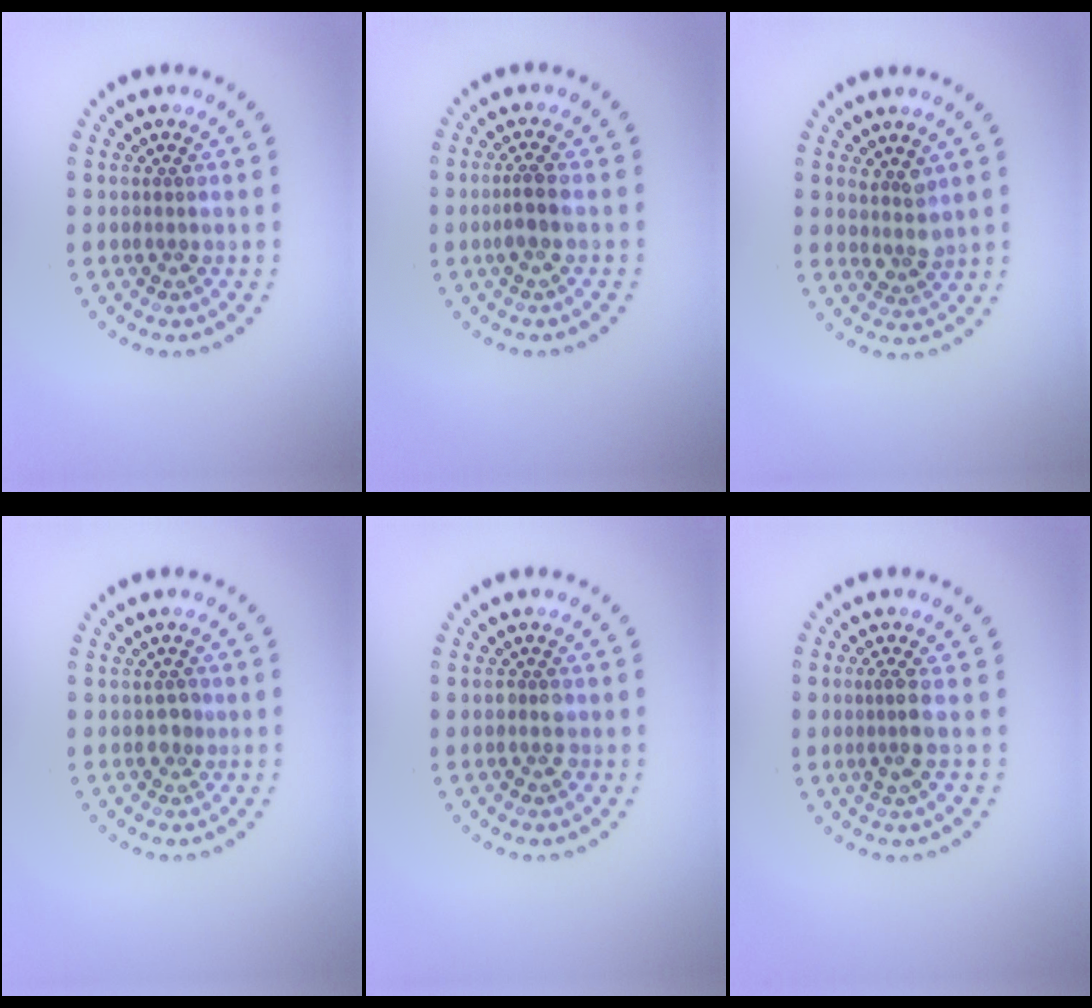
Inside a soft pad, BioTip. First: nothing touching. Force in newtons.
{"total": 1.7, "press": 1.5, "slide": 0.8}
{"total": 2.0, "press": 1.6, "slide": 1.2}
{"total": 1.0, "press": 0.9, "slide": 0.4}
{"total": 1.5, "press": 1.5, "slide": 0.3}
{"total": 2.0, "press": 1.7, "slide": 1.2}